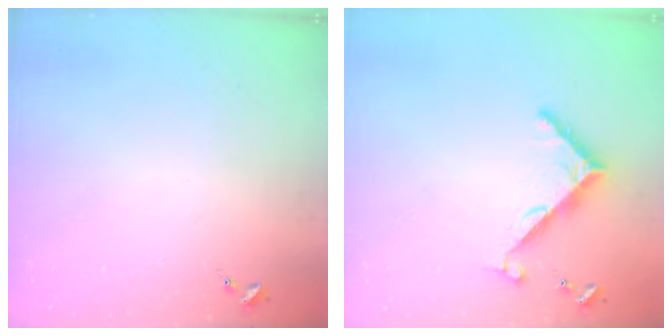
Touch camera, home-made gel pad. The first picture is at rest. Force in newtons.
{"total": 7.8, "press": 7.8, "slide": 0.1}